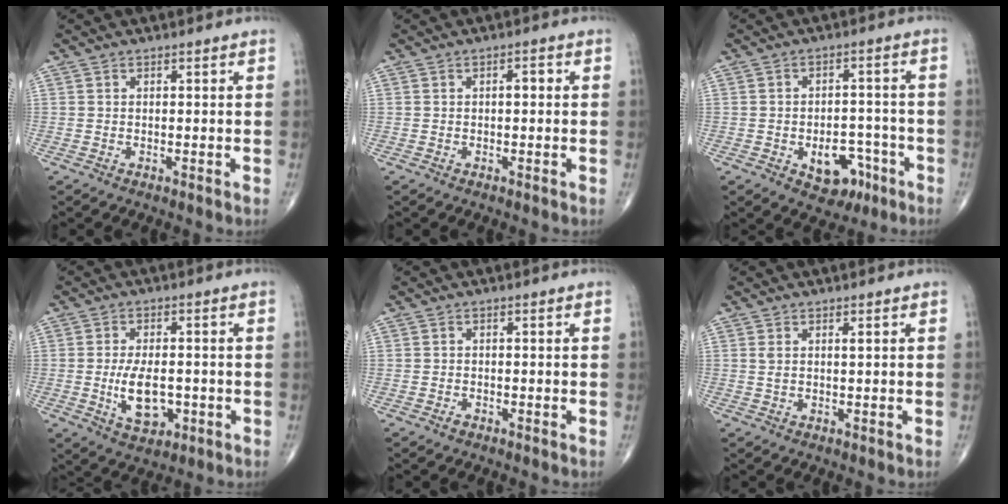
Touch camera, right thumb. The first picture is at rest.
{"total": 1.5, "force": [0.0, 0.7, 1.4], "torque": [-0.017, 0.003, -0.003]}
{"total": 8.4, "force": [-3.7, 5.5, 5.1], "torque": [-0.034, 0.031, -0.044]}
{"total": 8.0, "force": [-1.5, 4.3, 6.6], "torque": [-0.107, -0.003, -0.018]}
{"total": 0.9, "force": [-0.6, 0.5, 0.4], "torque": [-0.004, 0.001, -0.012]}
{"total": 1.3, "force": [0.6, 0.3, 1.2], "torque": [-0.025, 0.005, 0.013]}